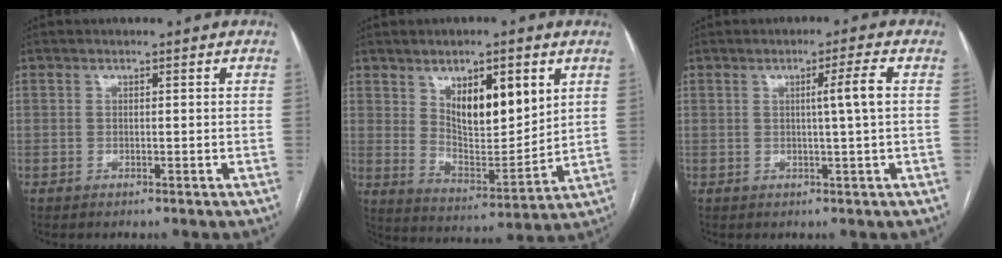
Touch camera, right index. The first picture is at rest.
{"total": 11.7, "force": [5.1, 4.2, 9.6], "torque": [-0.156, -0.006, 0.096]}
{"total": 3.7, "force": [0.4, -1.0, 3.6], "torque": [-0.058, 0.001, 0.007]}